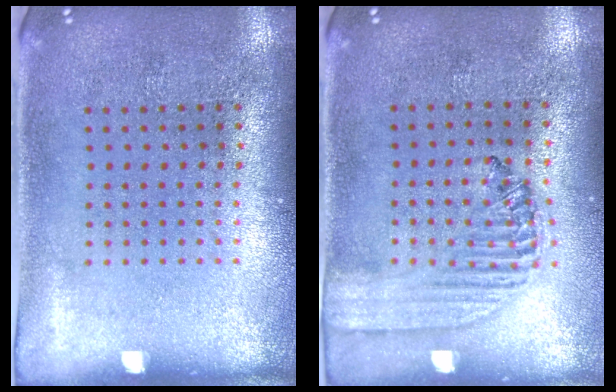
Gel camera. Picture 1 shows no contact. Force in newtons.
{"total": 1.4, "press": 1.3, "slide": 0.5}